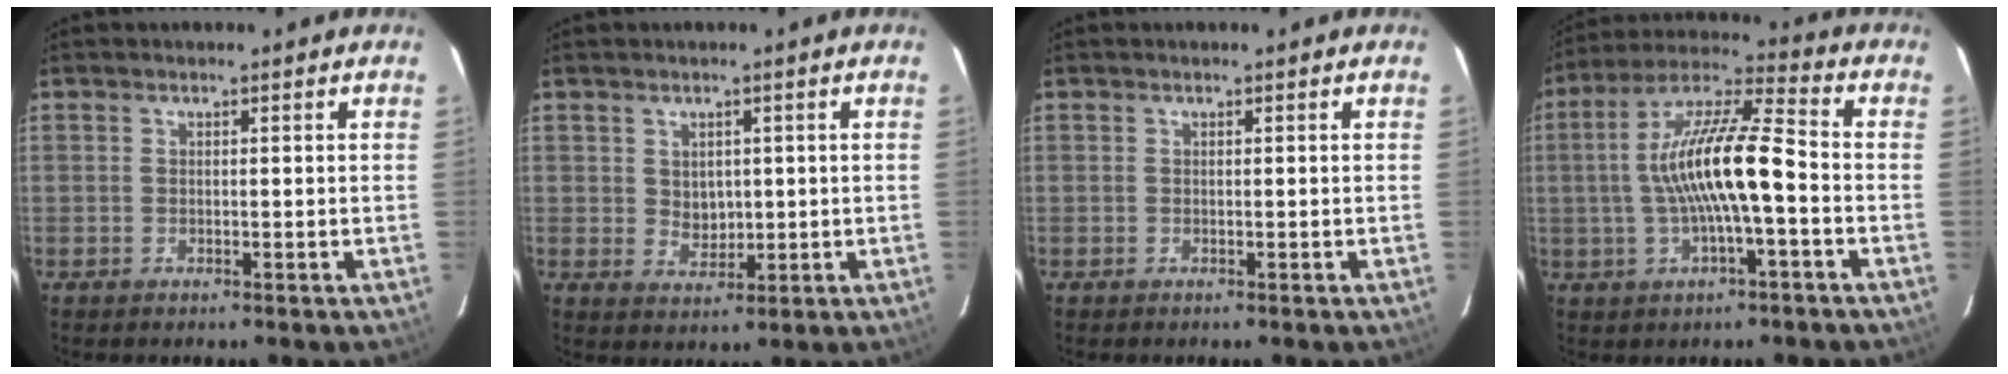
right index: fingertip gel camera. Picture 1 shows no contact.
{"total": 3.5, "force": [0.7, 3.0, 1.7], "torque": [-0.027, 0.000, 0.020]}
{"total": 0.0}
{"total": 14.3, "force": [-2.0, 2.6, 13.9], "torque": [-0.265, 0.015, -0.038]}